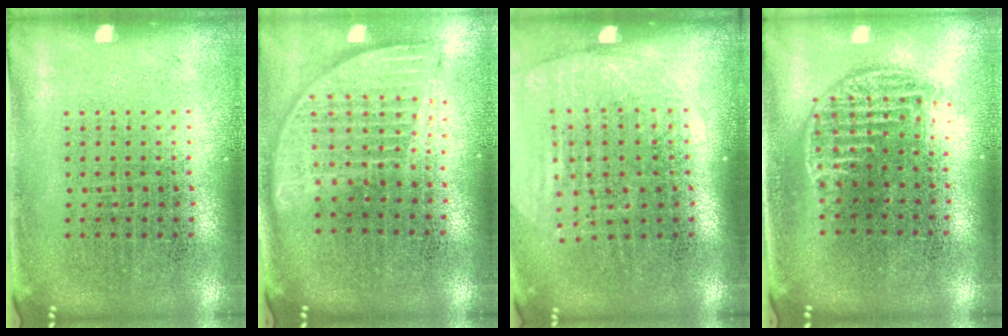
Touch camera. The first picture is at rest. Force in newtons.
{"total": 1.8, "press": 1.5, "slide": 1.0}
{"total": 1.7, "press": 1.5, "slide": 0.8}
{"total": 1.1, "press": 1.0, "slide": 0.5}